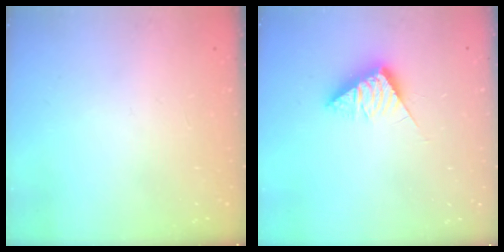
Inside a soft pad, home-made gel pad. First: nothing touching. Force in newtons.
{"total": 7.5, "press": 7.5, "slide": 0.3}